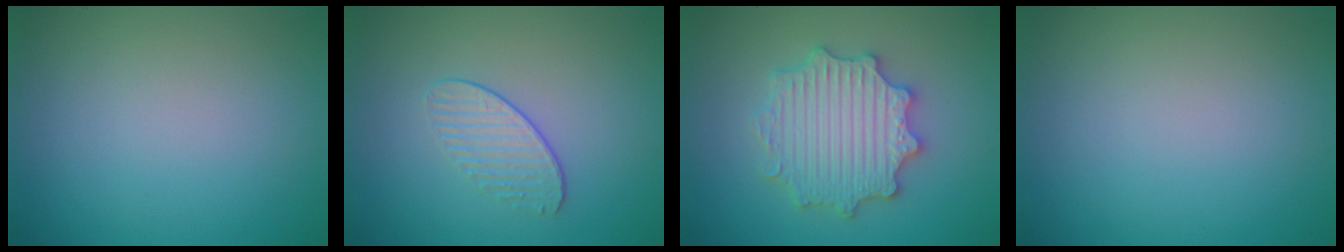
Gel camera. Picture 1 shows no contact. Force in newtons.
{"total": 1.8, "press": 1.3, "slide": 1.1}
{"total": 5.6, "press": 5.5, "slide": 1.0}
{"total": 0.0}